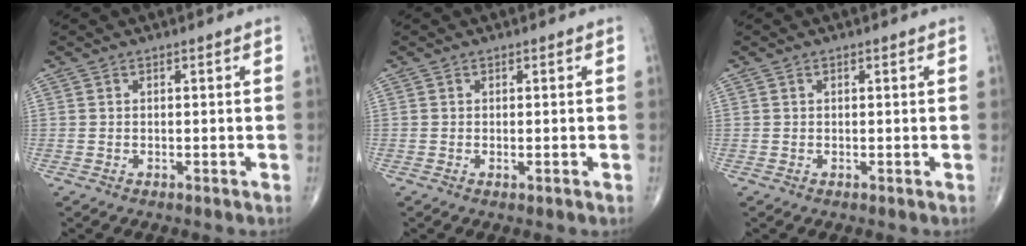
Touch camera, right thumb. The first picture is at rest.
{"total": 0.7, "force": [-0.2, 0.1, 0.7], "torque": [-0.010, -0.002, -0.003]}
{"total": 0.0}